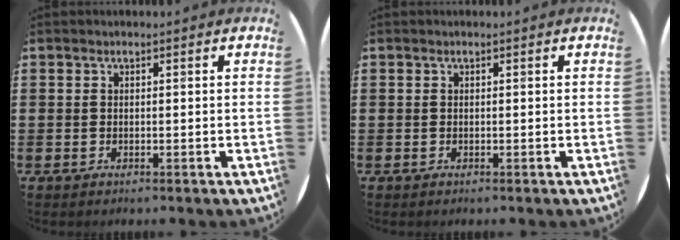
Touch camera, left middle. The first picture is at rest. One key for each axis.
{"total": 0.0}